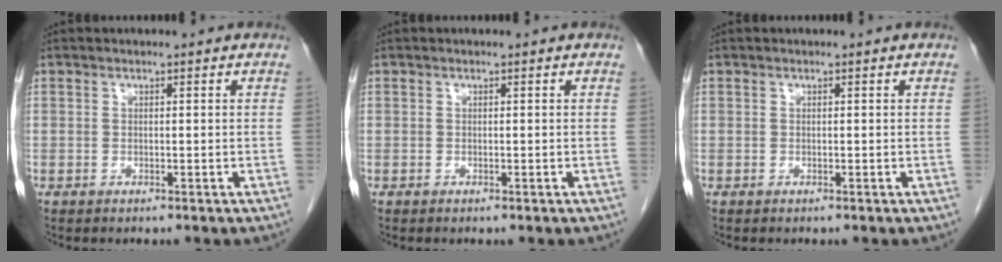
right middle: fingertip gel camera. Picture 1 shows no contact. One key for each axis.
{"total": 0.0}
{"total": 0.0}